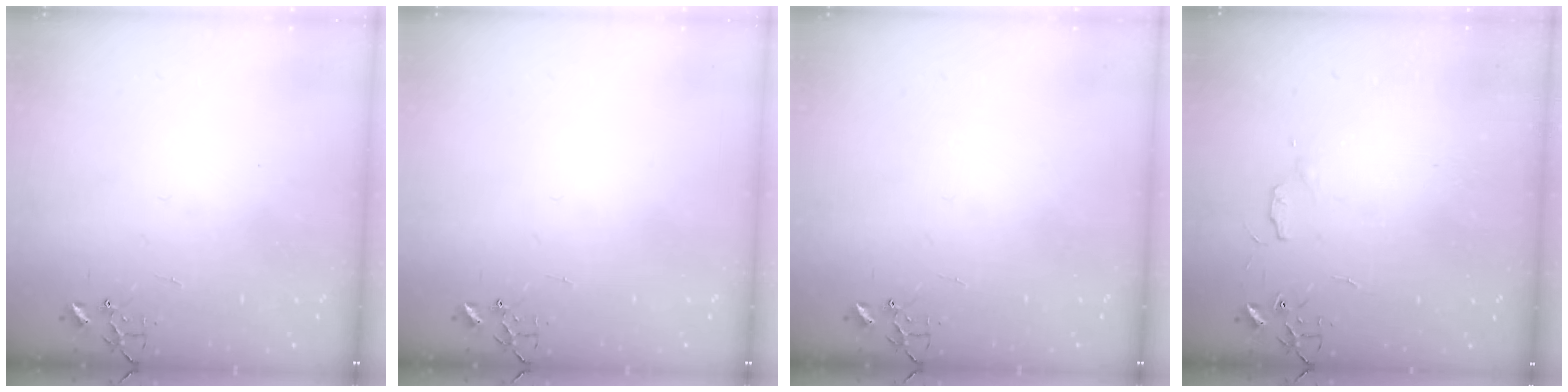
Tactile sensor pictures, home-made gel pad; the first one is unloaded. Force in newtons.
{"total": 0.0}
{"total": 0.0}
{"total": 4.6, "press": 4.6, "slide": 0.7}